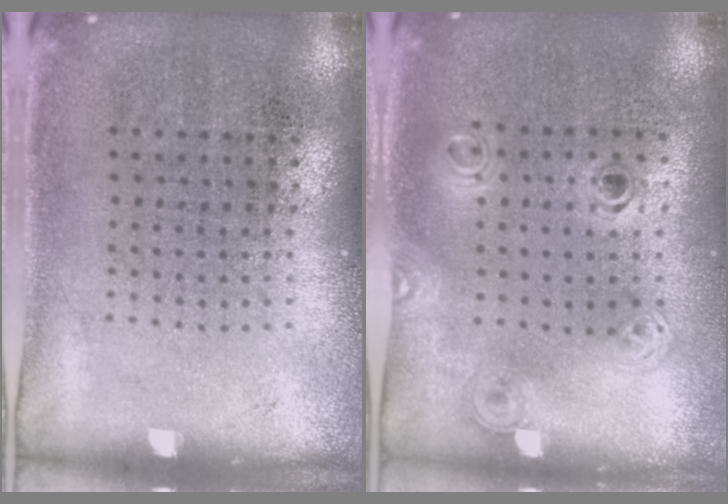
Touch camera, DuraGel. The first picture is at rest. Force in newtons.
{"total": 1.2, "press": 1.0, "slide": 0.6}